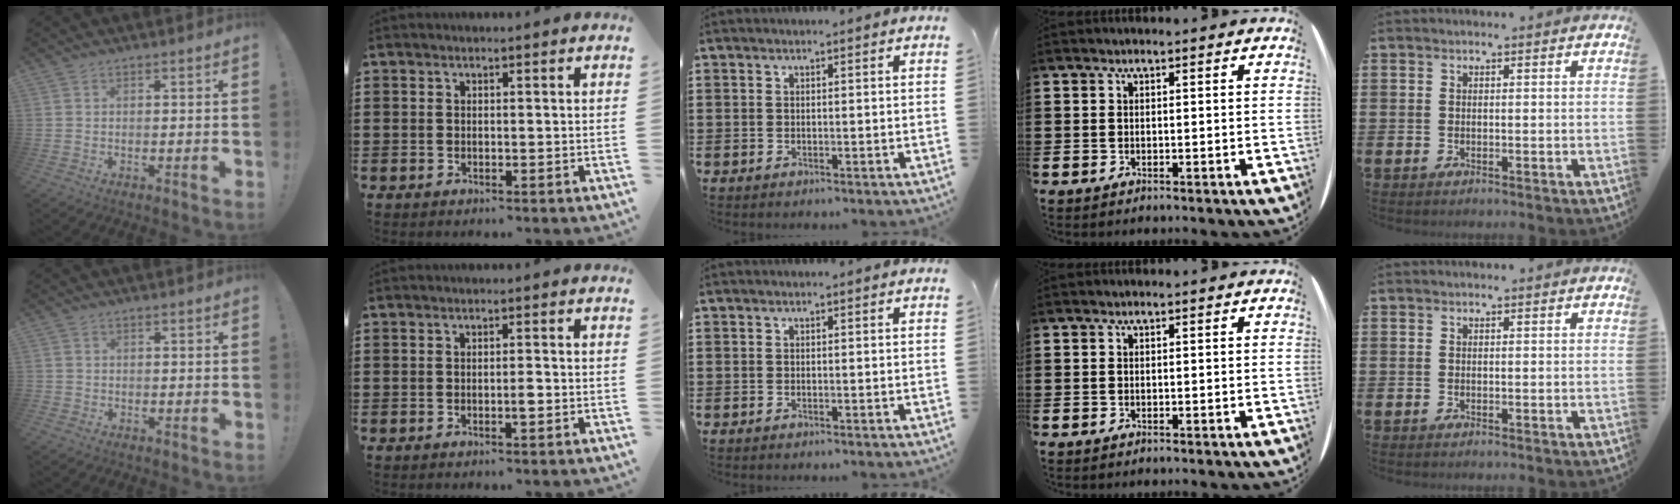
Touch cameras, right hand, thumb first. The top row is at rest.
{"thumb": {"total": 1.0, "force": [-0.6, 0.8, 0.1], "torque": [0.000, 0.003, -0.012]}, "index": {"total": 1.6, "force": [-0.5, 0.3, 1.5], "torque": [-0.028, 0.000, -0.009]}}